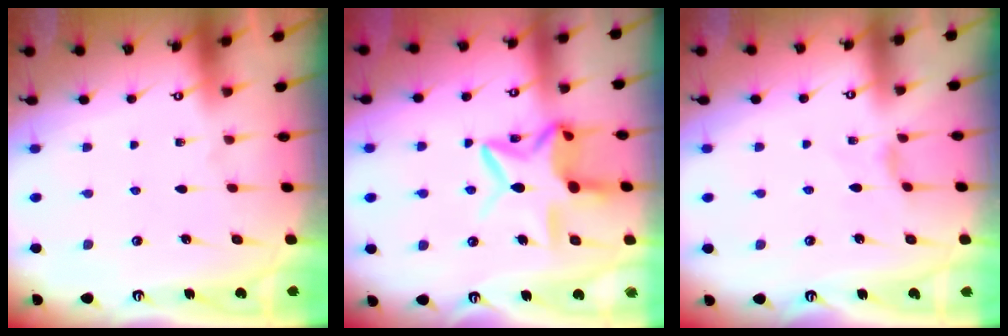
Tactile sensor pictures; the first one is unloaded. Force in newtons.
{"total": 12.5, "press": 12.4, "slide": 1.0}
{"total": 1.0, "press": 0.9, "slide": 0.4}